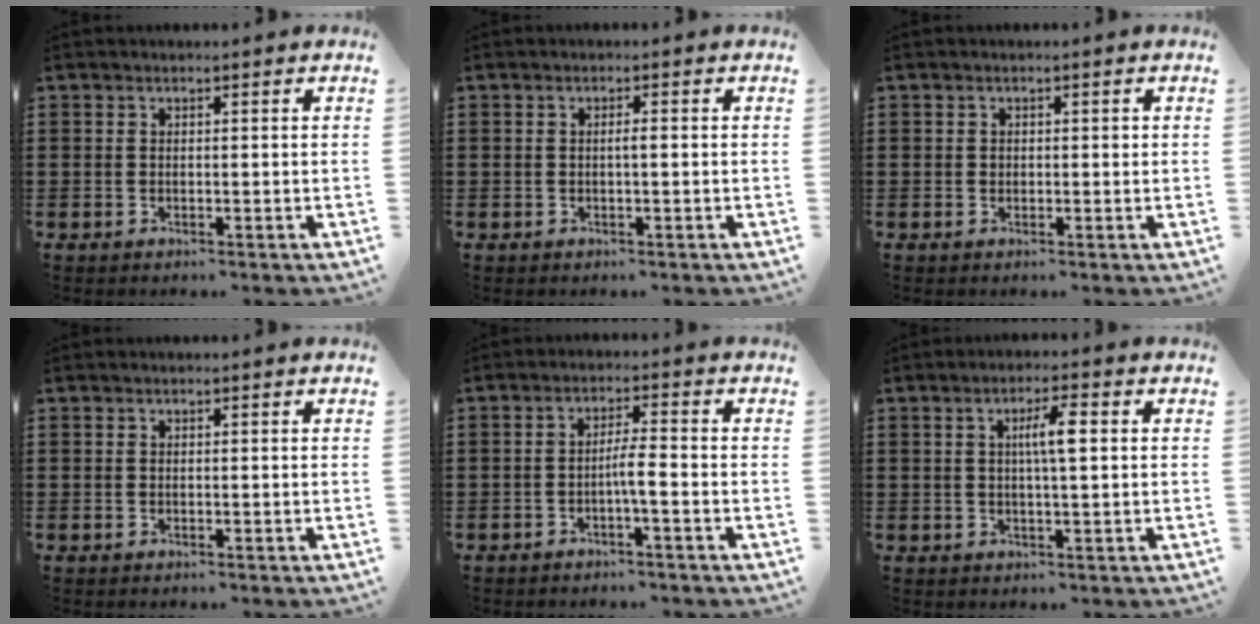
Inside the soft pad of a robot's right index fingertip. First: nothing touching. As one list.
[{"total": 1.0, "force": [-0.2, 0.1, 1.0], "torque": [-0.019, -0.001, -0.004]}, {"total": 0.8, "force": [0.2, 0.6, 0.4], "torque": [-0.010, 0.004, 0.003]}, {"total": 0.0}, {"total": 3.4, "force": [-1.3, 0.2, 3.1], "torque": [-0.057, -0.001, -0.026]}, {"total": 4.4, "force": [0.7, 0.8, 4.2], "torque": [-0.083, 0.006, 0.008]}]